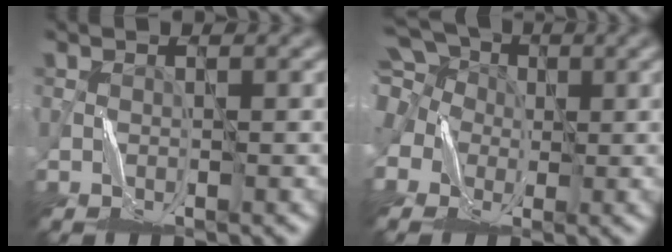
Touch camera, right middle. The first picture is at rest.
{"total": 10.7, "force": [3.4, 8.8, 5.1], "torque": [-0.144, 0.041, 0.031]}